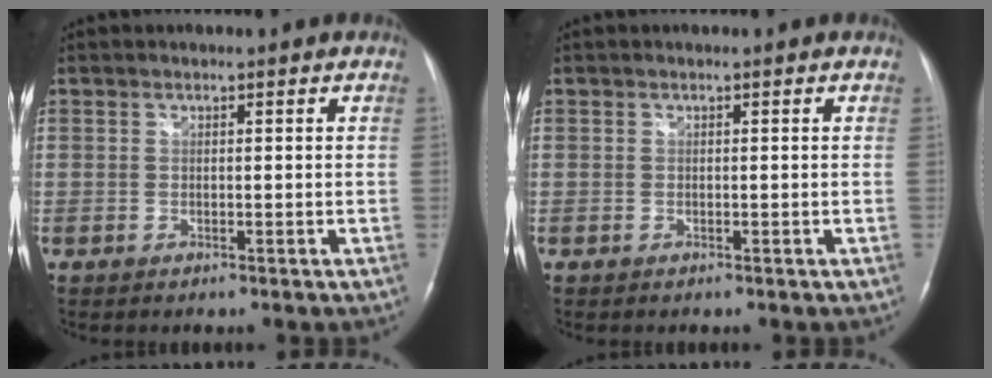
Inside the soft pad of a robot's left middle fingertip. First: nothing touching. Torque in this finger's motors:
{"motor_torque": [0.22, -0.16, 0.08, 0.02]}